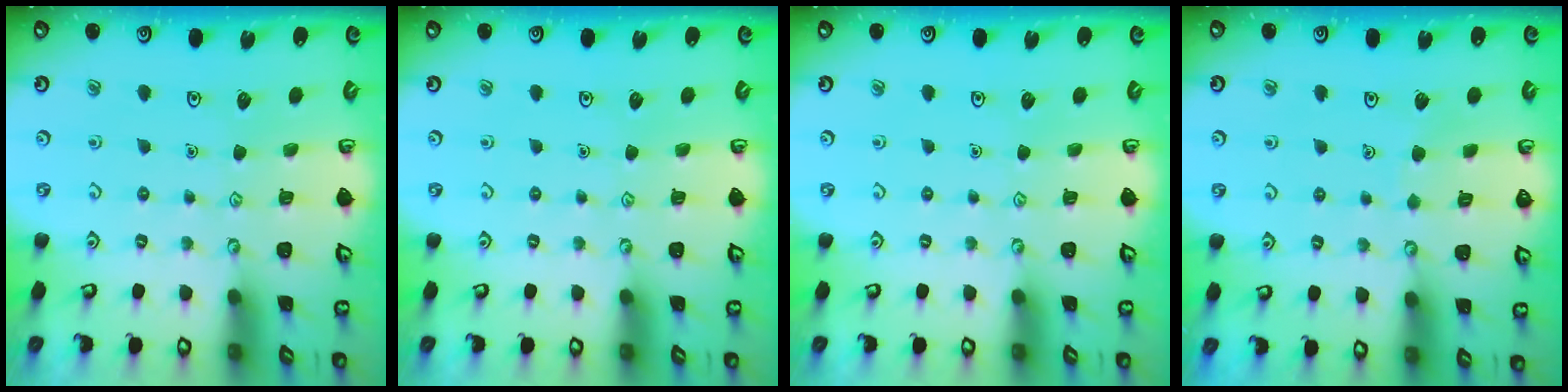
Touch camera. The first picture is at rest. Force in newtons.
{"total": 0.0}
{"total": 0.0}
{"total": 3.0, "press": 3.0, "slide": 0.2}